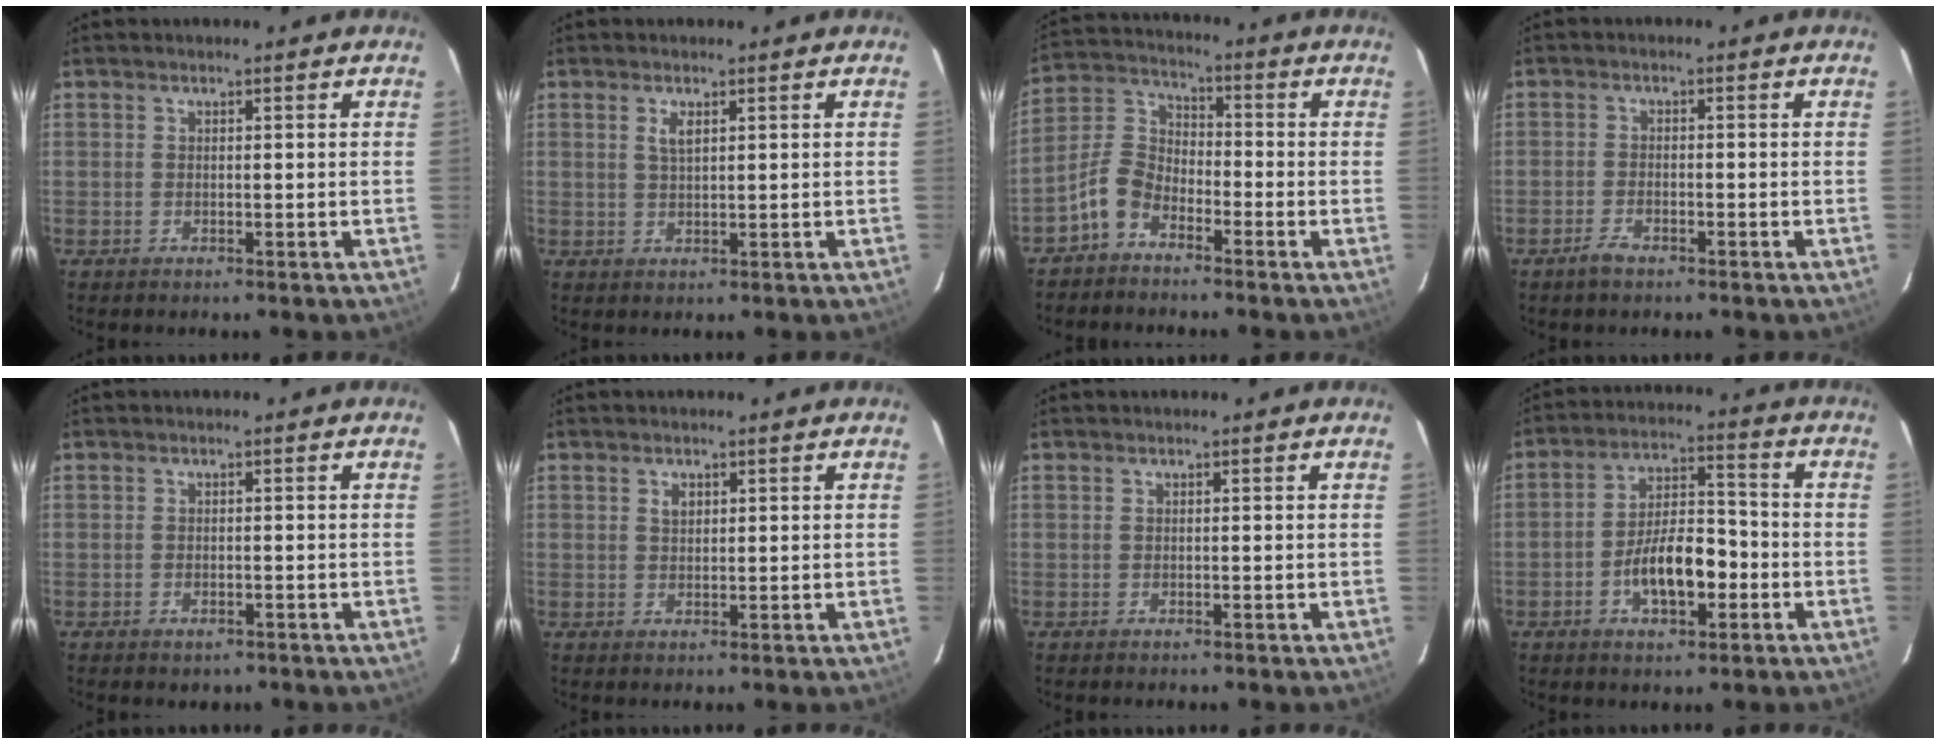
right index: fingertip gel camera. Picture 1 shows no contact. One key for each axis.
{"total": 2.2, "fx": 0.9, "fy": 0.8, "fz": 1.8, "tx": -0.033, "ty": 0.001, "tz": 0.017}
{"total": 6.9, "fx": -4.6, "fy": 4.0, "fz": 3.3, "tx": -0.078, "ty": 0.022, "tz": -0.102}
{"total": 2.9, "fx": -2.2, "fy": 1.1, "fz": 1.6, "tx": -0.043, "ty": 0.000, "tz": -0.043}
{"total": 1.7, "fx": -1.0, "fy": 1.2, "fz": 0.6, "tx": -0.014, "ty": 0.000, "tz": -0.010}
{"total": 1.7, "fx": 0.7, "fy": 1.2, "fz": 0.9, "tx": -0.014, "ty": 0.005, "tz": 0.013}
{"total": 0.0}
{"total": 10.2, "fx": -3.7, "fy": 4.3, "fz": 8.5, "tx": -0.159, "ty": 0.015, "tz": -0.057}